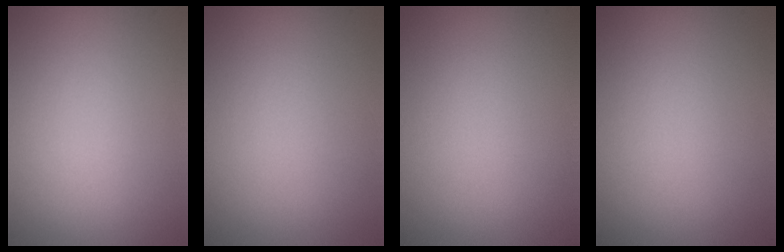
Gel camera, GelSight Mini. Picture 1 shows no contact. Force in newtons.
{"total": 0.0}
{"total": 0.0}
{"total": 0.0}